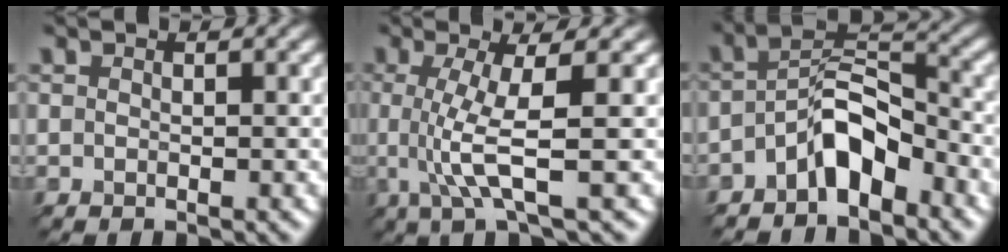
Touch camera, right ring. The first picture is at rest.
{"total": 4.1, "force": [-0.1, 0.2, 4.1], "torque": [-0.094, 0.005, 0.013]}
{"total": 4.7, "force": [-3.6, 1.3, 2.8], "torque": [-0.058, 0.019, -0.060]}